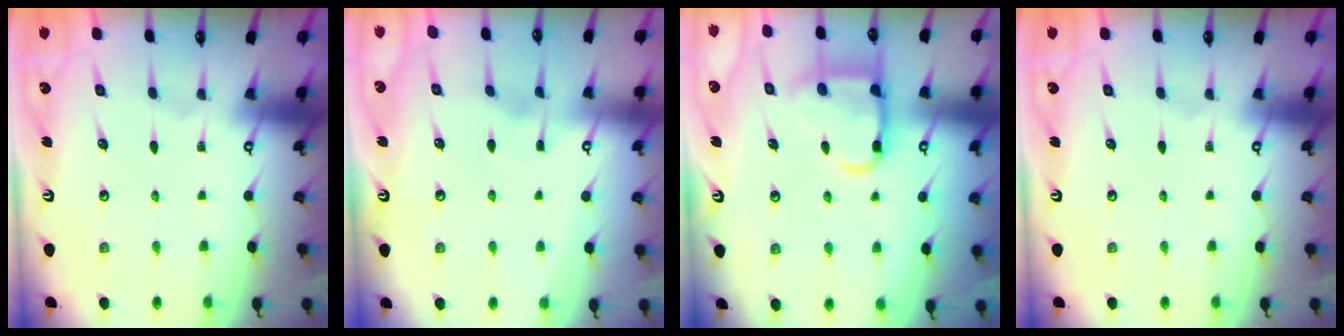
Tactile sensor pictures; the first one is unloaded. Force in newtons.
{"total": 3.6, "press": 3.5, "slide": 0.4}
{"total": 13.1, "press": 13.0, "slide": 1.5}
{"total": 0.0}